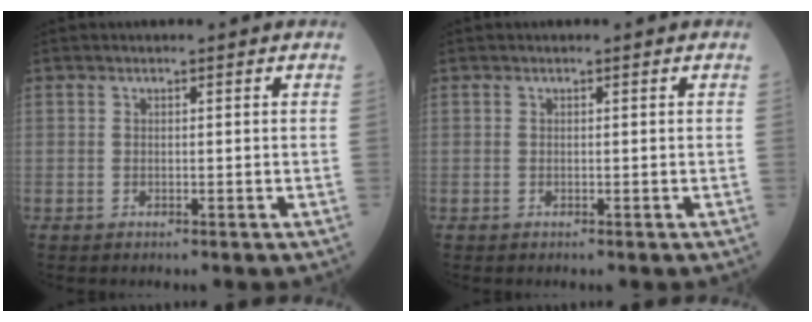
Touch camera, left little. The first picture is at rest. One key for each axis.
{"total": 0.0}